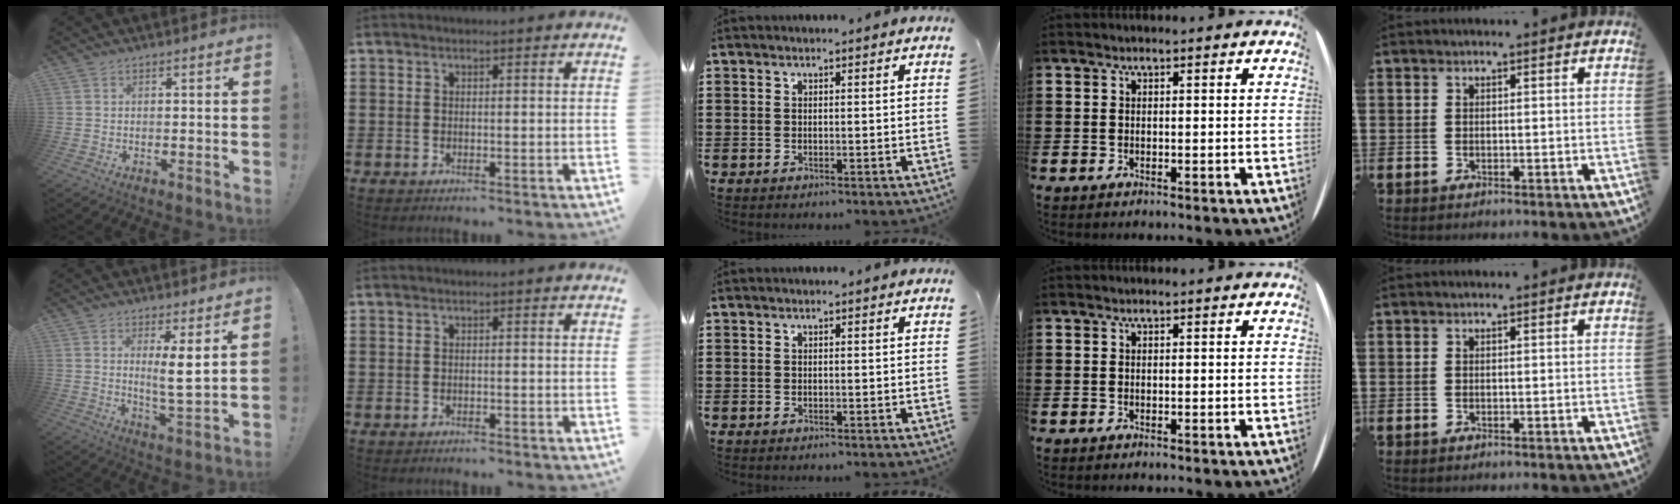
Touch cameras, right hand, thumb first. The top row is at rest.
{"thumb": {"total": 7.2, "force": [2.5, 0.3, 6.8], "torque": [-0.109, -0.023, 0.037]}, "index": {"total": 0.6, "force": [-0.6, 0.0, 0.1], "torque": [-0.004, -0.001, -0.011]}}